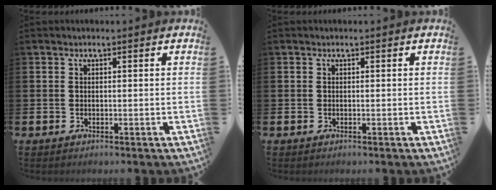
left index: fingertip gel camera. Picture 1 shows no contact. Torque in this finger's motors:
{"motor_torque": [0.00, 0.00, 0.00, -0.01]}